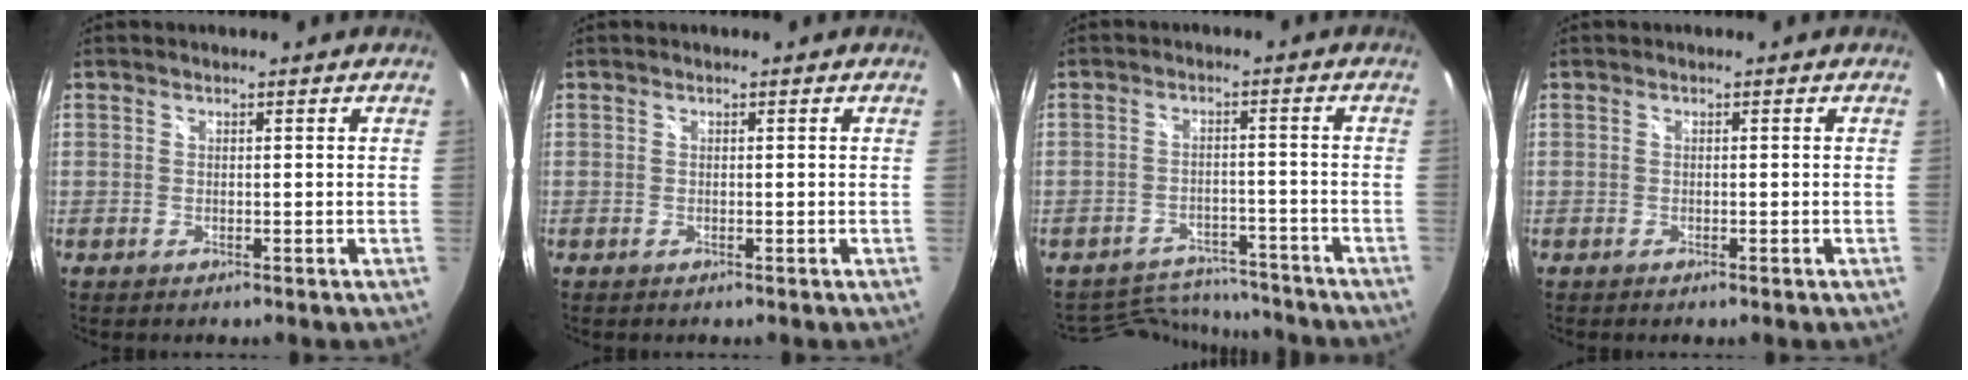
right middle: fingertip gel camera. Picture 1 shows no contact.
{"total": 0.0}
{"total": 11.0, "force": [-10.5, 3.0, 1.5], "torque": [-0.044, 0.019, -0.148]}
{"total": 0.5, "force": [-0.4, 0.2, 0.3], "torque": [-0.005, -0.002, -0.008]}